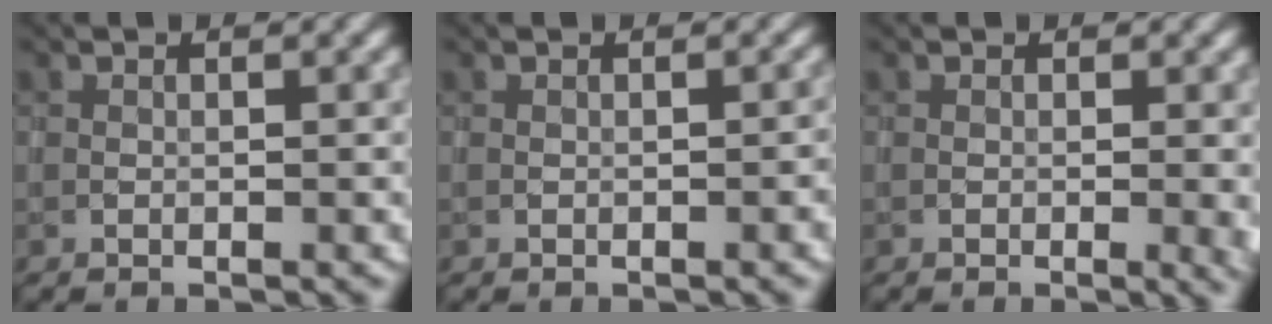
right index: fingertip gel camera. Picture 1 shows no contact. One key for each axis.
{"total": 1.0, "fx": -0.7, "fy": 0.3, "fz": 0.6, "tx": -0.010, "ty": 0.001, "tz": -0.006}
{"total": 2.2, "fx": -0.4, "fy": 0.7, "fz": 2.0, "tx": -0.029, "ty": -0.008, "tz": -0.003}